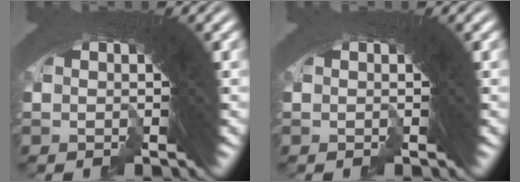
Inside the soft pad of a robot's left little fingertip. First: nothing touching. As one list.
[{"total": 0.0}]